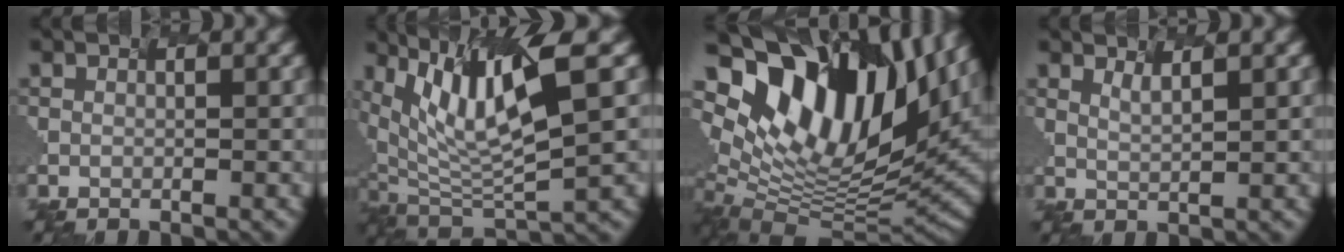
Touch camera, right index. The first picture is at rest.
{"total": 9.2, "force": [4.0, 1.9, 8.1], "torque": [-0.159, 0.004, 0.093]}
{"total": 15.7, "force": [6.8, 8.2, 11.5], "torque": [-0.223, 0.025, 0.116]}
{"total": 0.8, "force": [0.5, -0.2, 0.7], "torque": [-0.022, -0.006, 0.025]}